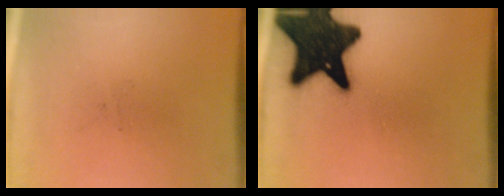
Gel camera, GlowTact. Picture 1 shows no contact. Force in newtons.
{"total": 19.3}